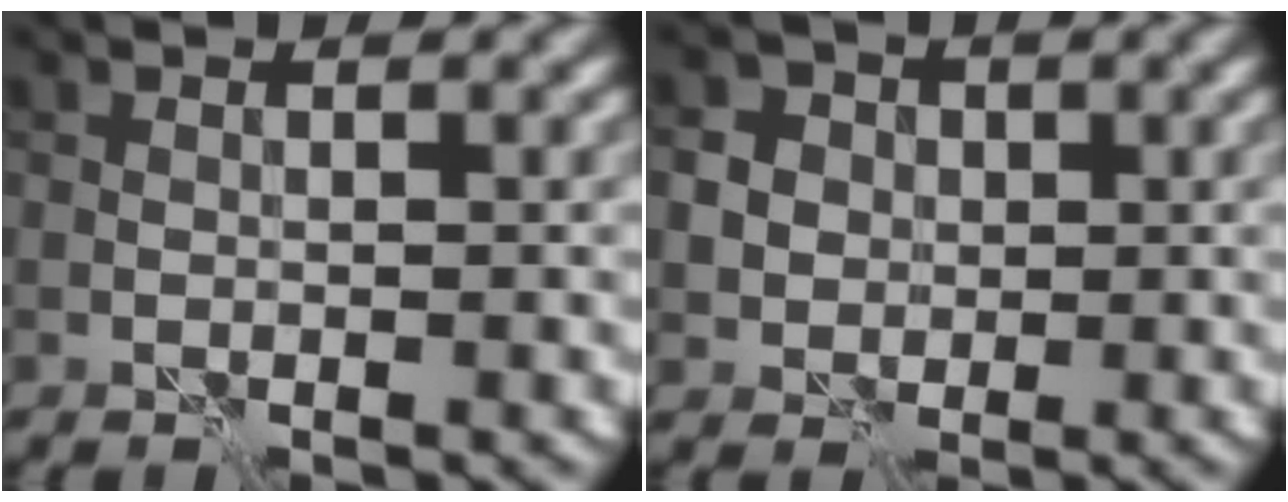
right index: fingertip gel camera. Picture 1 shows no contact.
{"total": 6.2, "force": [1.4, 5.6, 2.2], "torque": [-0.045, 0.029, 0.012]}